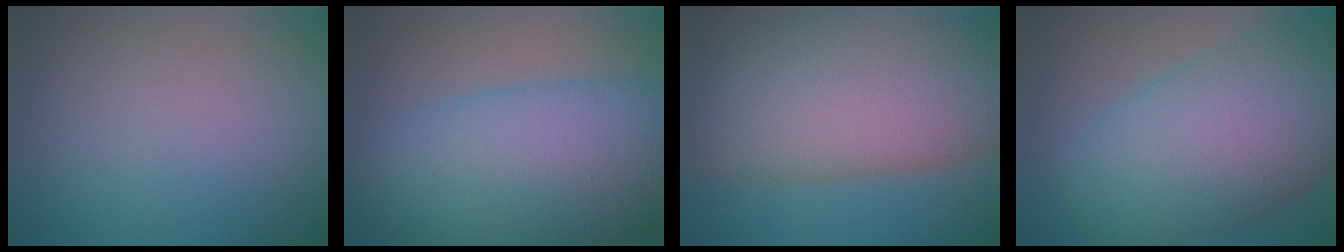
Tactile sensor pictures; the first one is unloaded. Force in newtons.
{"total": 11.5, "press": 11.5, "slide": 0.2}
{"total": 15.0, "press": 15.0, "slide": 0.5}
{"total": 12.0, "press": 12.0, "slide": 0.4}